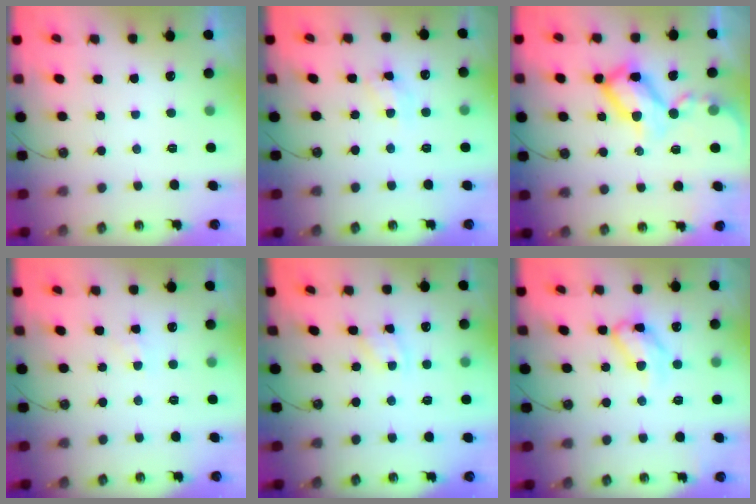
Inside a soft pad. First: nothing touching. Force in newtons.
{"total": 5.8, "press": 5.8, "slide": 0.4}
{"total": 14.4, "press": 14.4, "slide": 1.0}
{"total": 3.9, "press": 3.8, "slide": 0.5}
{"total": 2.1, "press": 2.1, "slide": 0.3}
{"total": 11.1, "press": 11.0, "slide": 1.4}